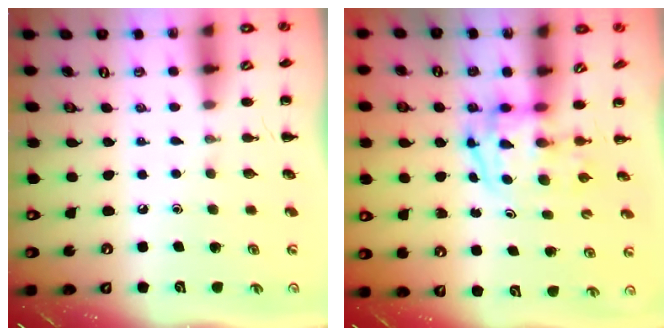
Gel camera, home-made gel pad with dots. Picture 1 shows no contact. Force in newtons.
{"total": 3.8, "press": 3.8, "slide": 0.7}